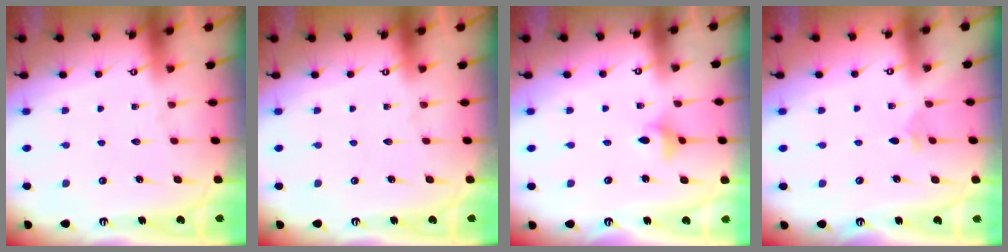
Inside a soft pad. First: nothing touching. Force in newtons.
{"total": 0.0}
{"total": 3.0, "press": 3.0, "slide": 0.2}
{"total": 2.2, "press": 2.2, "slide": 0.6}